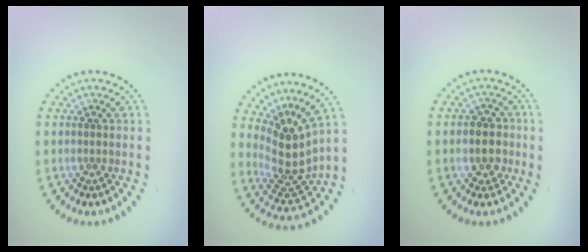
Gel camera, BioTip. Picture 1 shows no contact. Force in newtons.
{"total": 4.1, "press": 2.9, "slide": 2.9}
{"total": 2.8, "press": 2.7, "slide": 0.7}